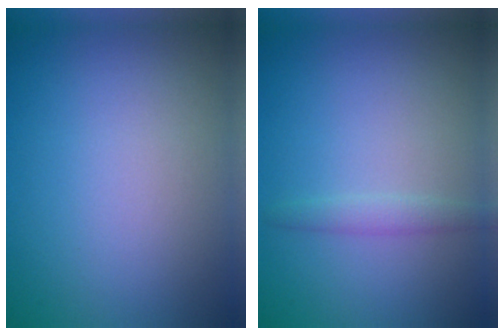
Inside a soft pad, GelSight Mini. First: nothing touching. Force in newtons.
{"total": 1.3, "press": 1.3, "slide": 0.1}